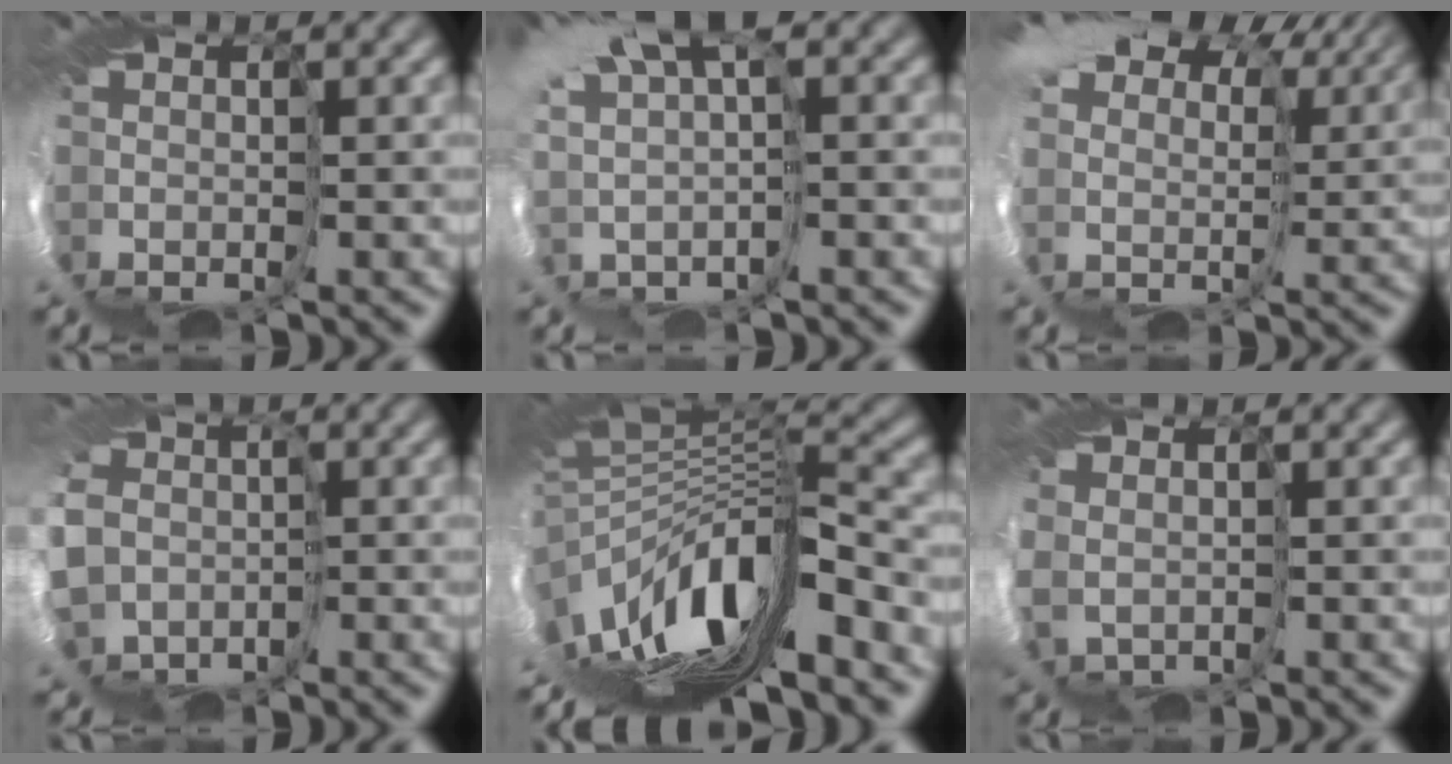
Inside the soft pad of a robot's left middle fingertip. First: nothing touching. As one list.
[{"total": 5.9, "force": [3.3, -4.9, 0.6], "torque": [-0.005, 0.012, 0.069]}, {"total": 11.8, "force": [9.2, 5.5, 4.9], "torque": [-0.130, 0.018, 0.172]}, {"total": 8.6, "force": [-4.4, 7.1, 1.8], "torque": [-0.079, -0.031, -0.072]}, {"total": 8.6, "force": [-3.1, -0.3, 8.0], "torque": [-0.155, -0.010, -0.021]}, {"total": 2.7, "force": [1.4, 2.1, 1.0], "torque": [-0.053, 0.001, 0.018]}]